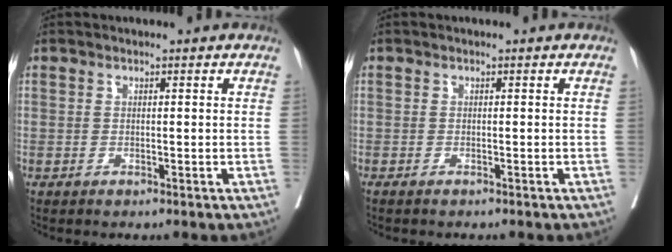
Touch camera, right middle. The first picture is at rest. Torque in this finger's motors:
{"motor_torque": [0.56, -0.82, 0.07, 0.02]}